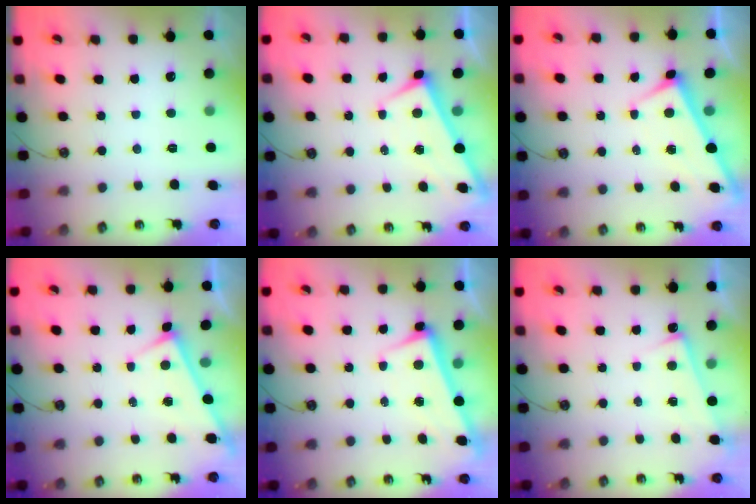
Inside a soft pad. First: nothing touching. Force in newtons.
{"total": 1.7, "press": 1.7, "slide": 0.1}
{"total": 2.9, "press": 2.9, "slide": 0.1}
{"total": 3.0, "press": 3.0, "slide": 0.2}
{"total": 2.7, "press": 2.6, "slide": 0.7}
{"total": 2.5, "press": 2.5, "slide": 0.4}